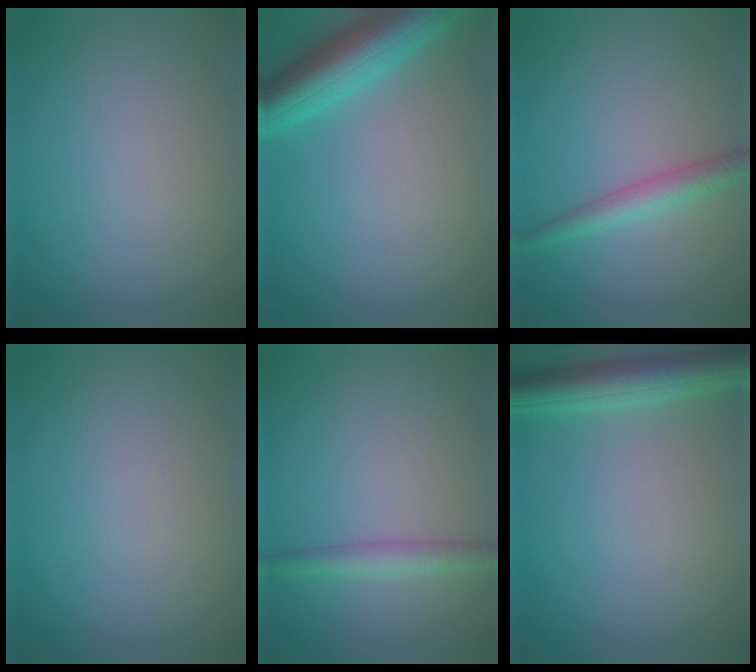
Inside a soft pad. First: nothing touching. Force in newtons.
{"total": 6.8, "press": 6.8, "slide": 0.4}
{"total": 2.6, "press": 2.6, "slide": 0.1}
{"total": 0.0}
{"total": 2.3, "press": 2.3, "slide": 0.1}
{"total": 4.8, "press": 4.8, "slide": 0.2}